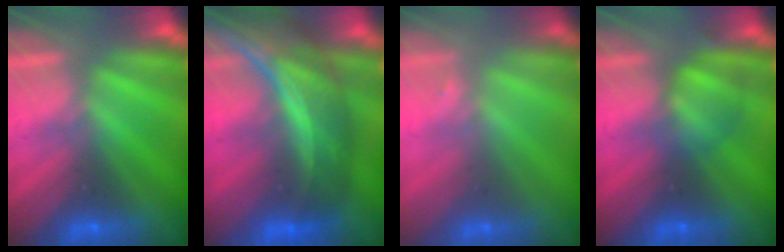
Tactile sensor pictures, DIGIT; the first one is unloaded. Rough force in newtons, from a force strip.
{"total": 7.2}
{"total": 1.5}
{"total": 2.5}